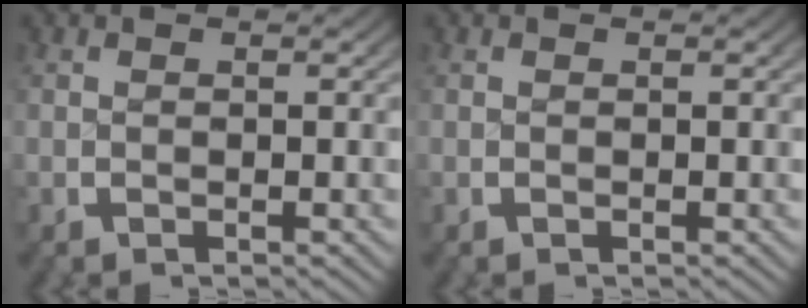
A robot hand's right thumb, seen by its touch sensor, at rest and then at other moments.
{"total": 0.0}